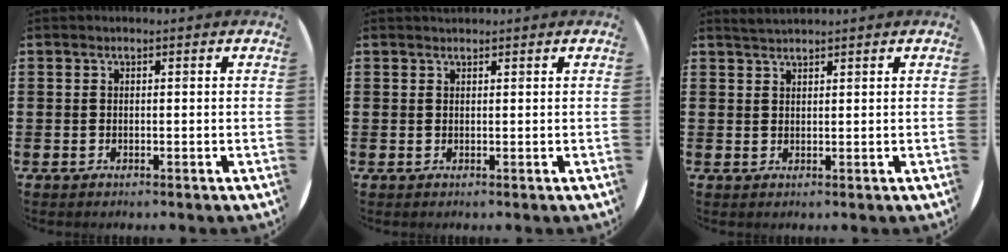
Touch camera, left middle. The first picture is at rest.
{"total": 0.6, "force": [0.6, 0.0, -0.1], "torque": [0.001, 0.001, 0.012]}
{"total": 1.3, "force": [1.3, -0.1, 0.1], "torque": [-0.004, -0.001, 0.026]}